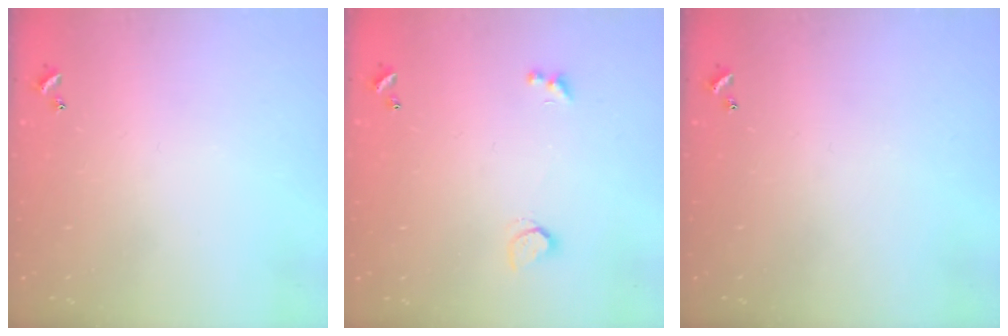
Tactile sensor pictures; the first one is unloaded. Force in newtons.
{"total": 1.3, "press": 1.2, "slide": 0.4}
{"total": 0.0}